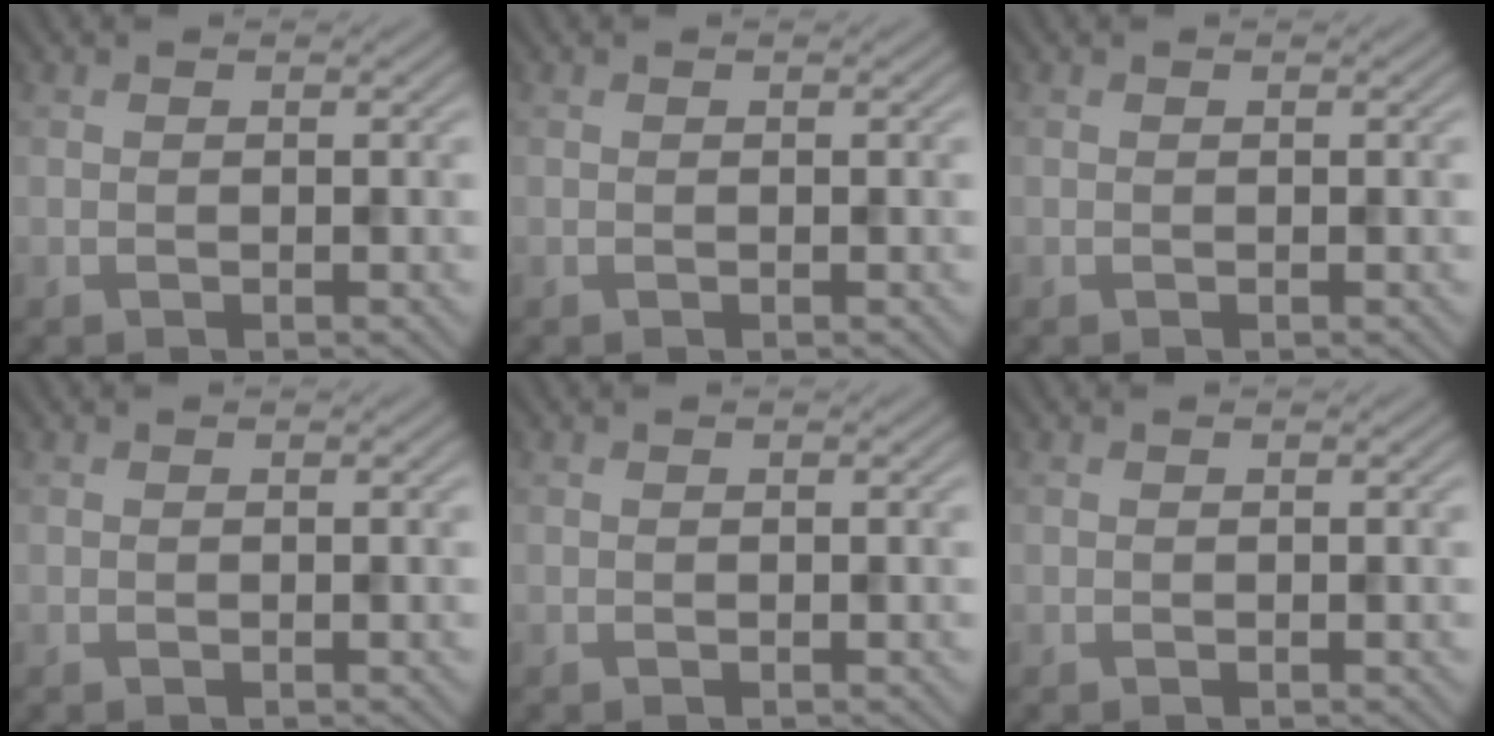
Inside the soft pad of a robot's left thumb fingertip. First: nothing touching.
{"total": 0.0}
{"total": 0.0}
{"total": 0.0}
{"total": 0.0}
{"total": 0.0}